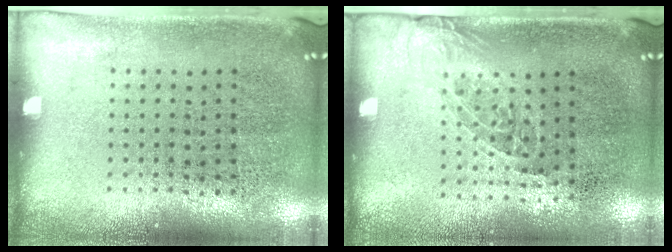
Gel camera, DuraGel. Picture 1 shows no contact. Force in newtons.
{"total": 1.3, "press": 1.0, "slide": 0.8}